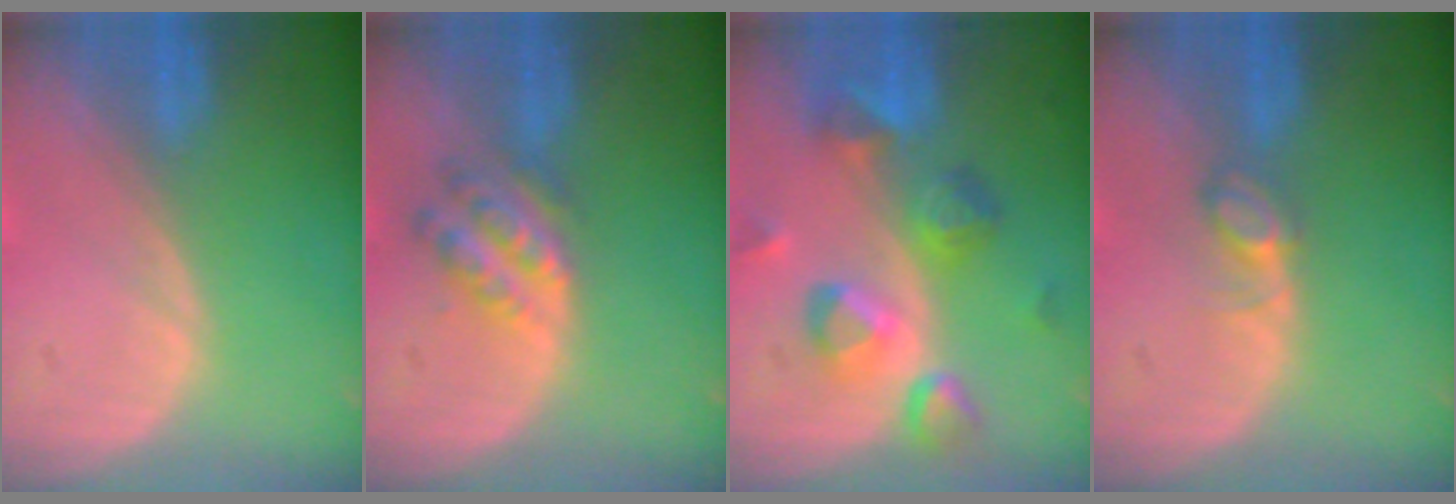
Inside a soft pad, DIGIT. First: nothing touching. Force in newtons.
{"total": 5.4, "press": 5.0, "slide": 2.2}
{"total": 9.4, "press": 8.1, "slide": 4.7}
{"total": 2.5, "press": 2.4, "slide": 0.3}